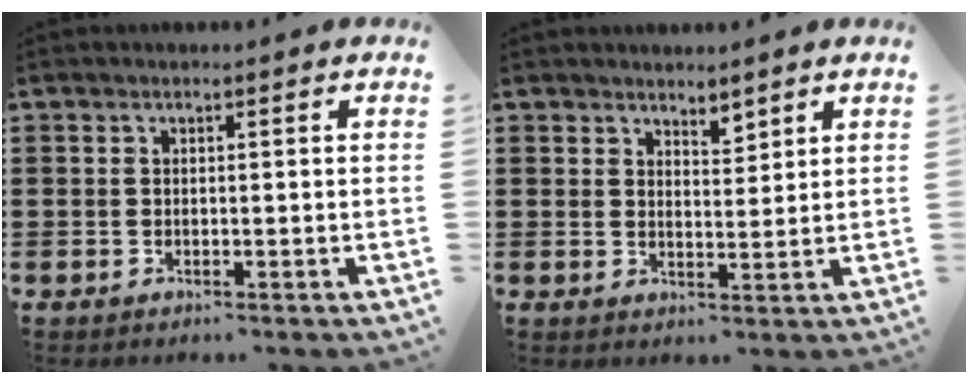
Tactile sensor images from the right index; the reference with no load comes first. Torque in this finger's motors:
{"motor_torque": [-0.25, 0.21, 0.09, -0.01]}